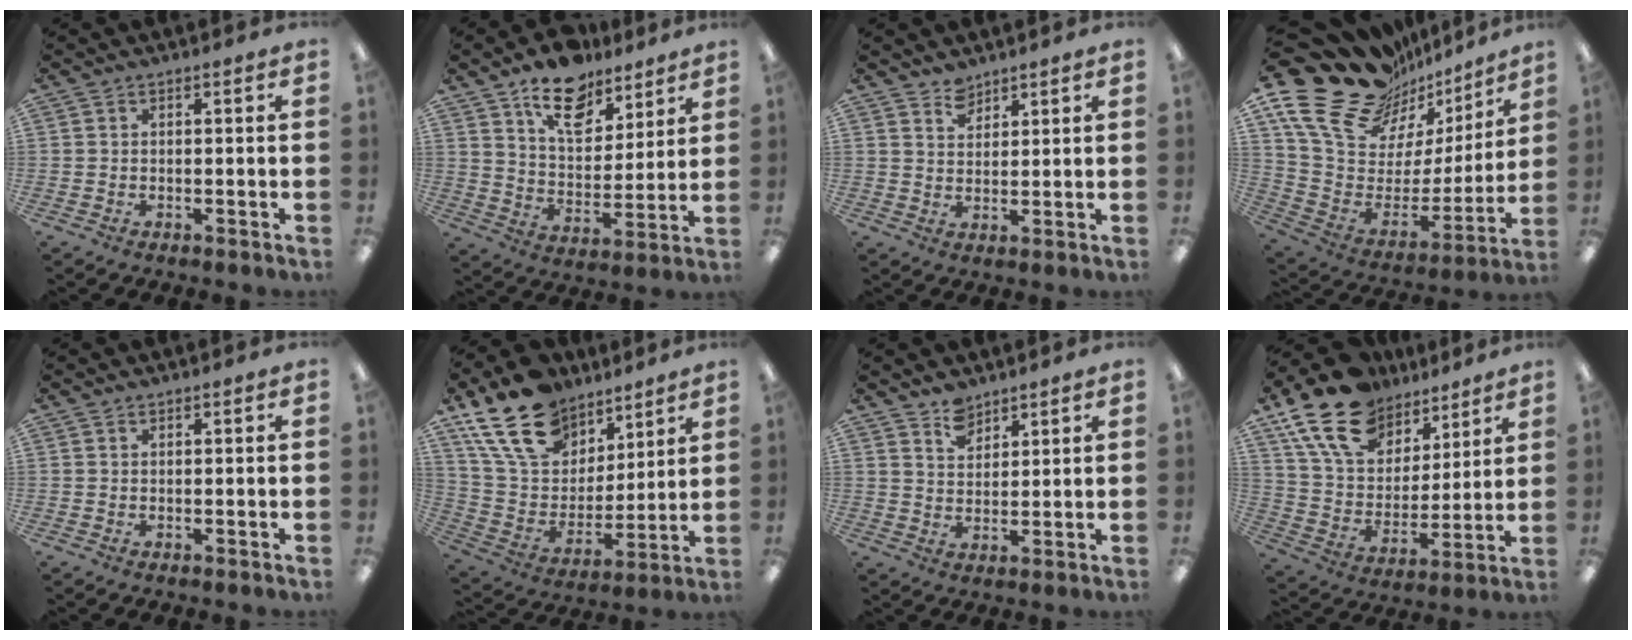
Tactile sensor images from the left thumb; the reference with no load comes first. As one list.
[{"total": 14.8, "force": [10.8, 8.0, 6.4], "torque": [-0.093, -0.065, 0.194]}, {"total": 4.5, "force": [3.8, 2.2, 0.4], "torque": [-0.003, -0.020, 0.072]}, {"total": 22.2, "force": [15.0, 12.4, 10.7], "torque": [-0.169, -0.107, 0.275]}, {"total": 0.7, "force": [0.6, 0.4, 0.1], "torque": [-0.001, 0.001, 0.012]}, {"total": 21.1, "force": [13.7, 12.9, 9.4], "torque": [-0.178, -0.067, 0.257]}, {"total": 5.8, "force": [4.8, 3.0, 1.1], "torque": [-0.012, -0.028, 0.089]}, {"total": 20.5, "force": [13.6, 12.2, 9.2], "torque": [-0.181, -0.066, 0.255]}]